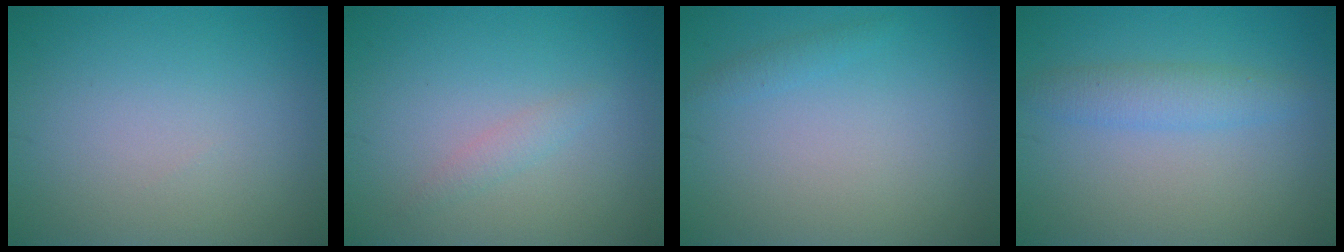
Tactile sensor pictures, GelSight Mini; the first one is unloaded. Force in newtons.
{"total": 1.1, "press": 1.1, "slide": 0.0}
{"total": 0.8, "press": 0.8, "slide": 0.2}
{"total": 2.5, "press": 2.5, "slide": 0.2}